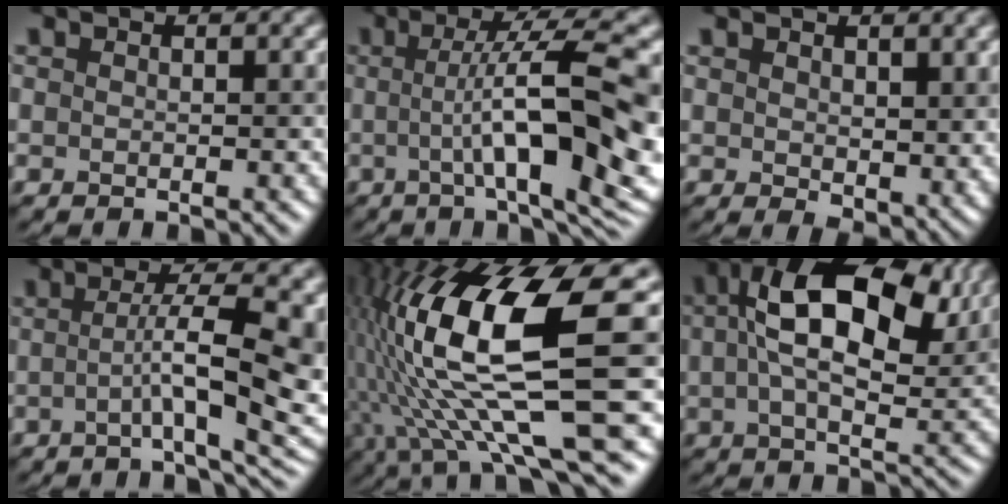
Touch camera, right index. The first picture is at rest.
{"total": 13.0, "force": [0.0, 3.0, 12.7], "torque": [-0.159, 0.011, 0.001]}
{"total": 3.8, "force": [1.1, 2.4, 2.7], "torque": [-0.045, -0.015, 0.028]}
{"total": 9.8, "force": [-0.5, 2.4, 9.5], "torque": [-0.129, 0.005, -0.012]}
{"total": 15.0, "force": [1.5, 4.4, 14.3], "torque": [-0.270, -0.008, 0.038]}
{"total": 13.8, "force": [4.6, 7.2, 10.9], "torque": [-0.183, 0.018, 0.067]}